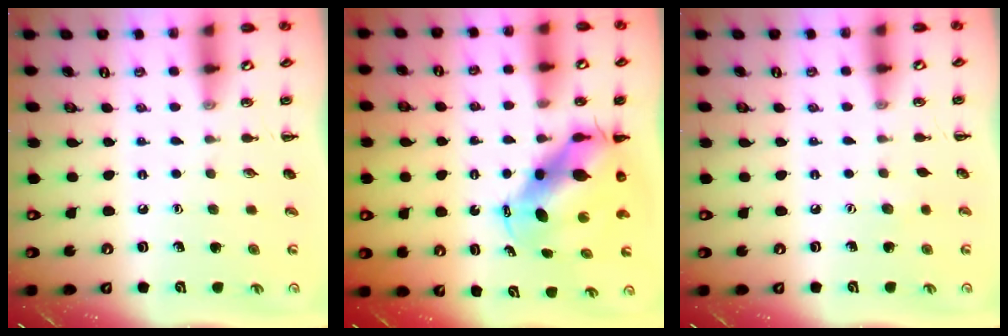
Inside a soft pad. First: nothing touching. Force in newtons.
{"total": 8.6, "press": 8.3, "slide": 2.2}
{"total": 3.5, "press": 3.5, "slide": 0.7}